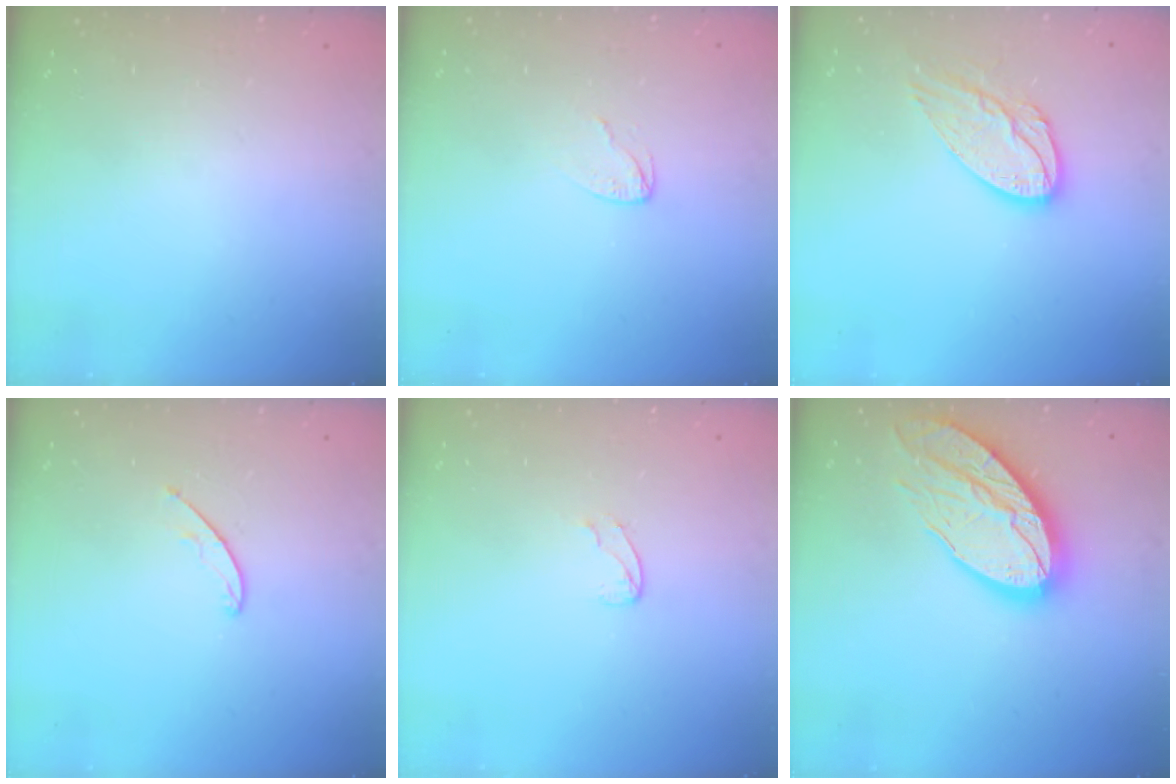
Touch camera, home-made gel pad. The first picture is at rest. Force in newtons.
{"total": 2.4, "press": 2.4, "slide": 0.2}
{"total": 13.0, "press": 13.0, "slide": 1.0}
{"total": 3.8, "press": 3.8, "slide": 0.3}
{"total": 4.2, "press": 4.2, "slide": 0.4}
{"total": 18.4, "press": 18.3, "slide": 1.4}